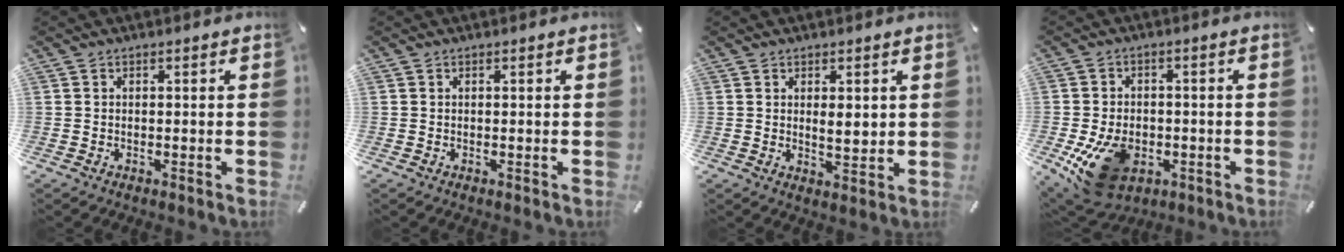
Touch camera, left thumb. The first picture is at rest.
{"total": 0.0}
{"total": 3.6, "force": [1.2, 1.7, 2.9], "torque": [-0.044, -0.005, 0.018]}
{"total": 13.0, "force": [-4.2, 9.0, 8.4], "torque": [-0.161, 0.015, -0.070]}